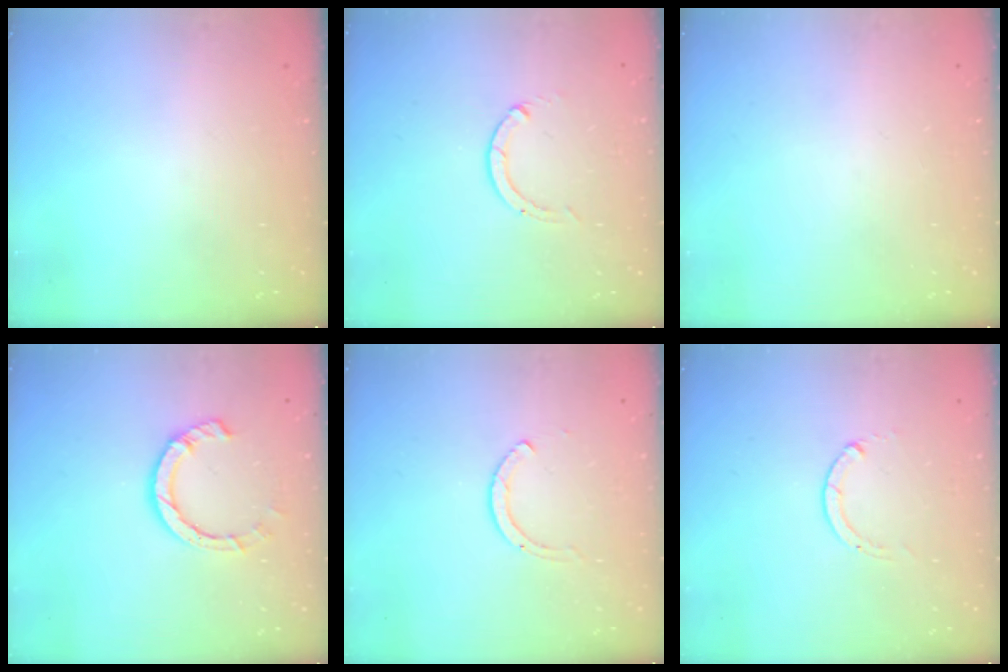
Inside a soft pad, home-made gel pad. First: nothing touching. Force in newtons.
{"total": 0.0}
{"total": 0.0}
{"total": 7.1, "press": 7.0, "slide": 1.1}
{"total": 2.0, "press": 1.9, "slide": 0.3}
{"total": 0.0}